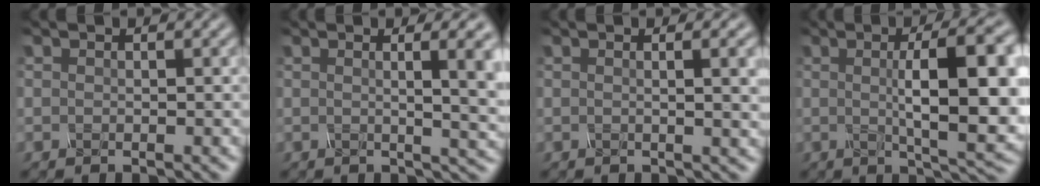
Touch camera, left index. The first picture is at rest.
{"total": 7.5, "force": [1.0, 2.7, 7.0], "torque": [-0.041, 0.016, 0.005]}
{"total": 5.3, "force": [0.9, 2.2, 4.7], "torque": [-0.032, 0.023, -0.007]}
{"total": 11.7, "force": [0.7, 3.2, 11.2], "torque": [-0.143, 0.005, 0.012]}